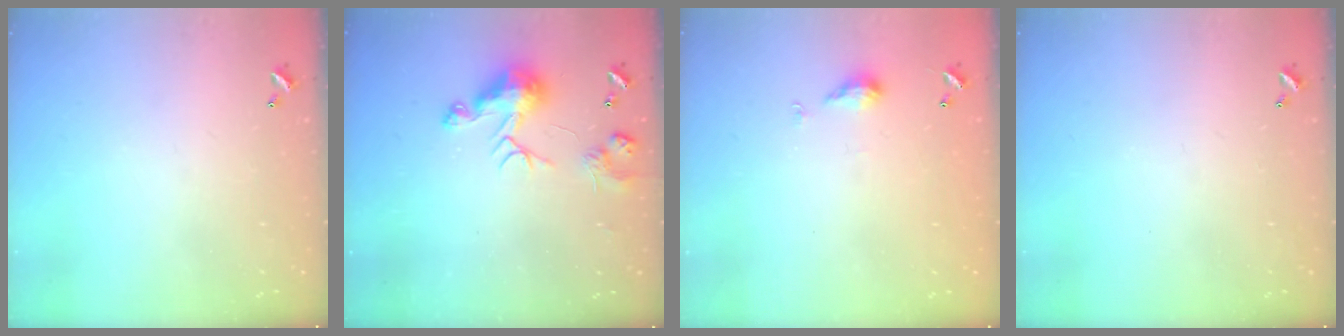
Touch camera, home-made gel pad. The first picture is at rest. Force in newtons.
{"total": 8.3, "press": 8.3, "slide": 0.7}
{"total": 4.4, "press": 4.3, "slide": 0.7}
{"total": 0.0}